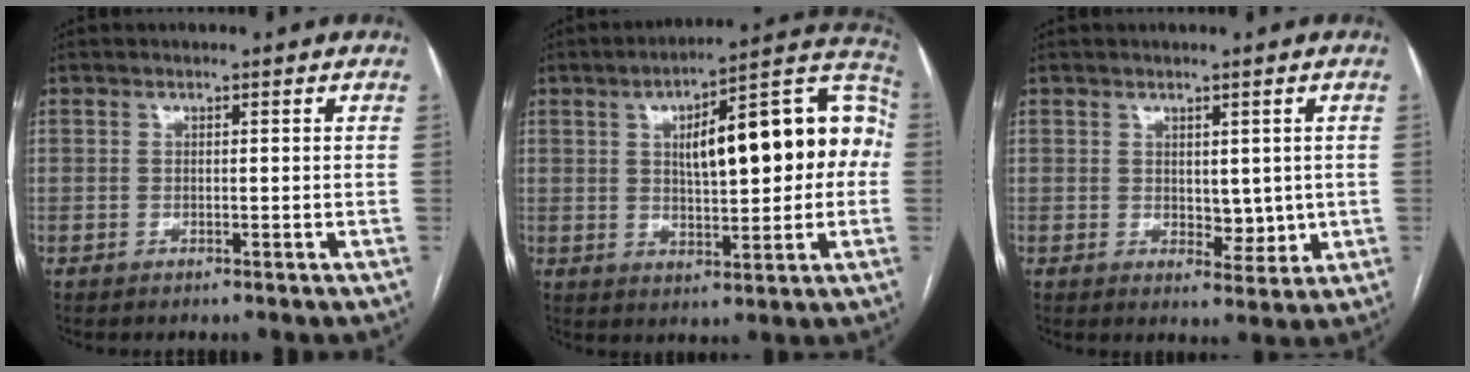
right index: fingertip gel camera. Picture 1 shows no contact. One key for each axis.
{"total": 18.4, "fx": 2.3, "fy": 5.6, "fz": 17.4, "tx": -0.240, "ty": 0.049, "tz": 0.035}
{"total": 4.3, "fx": 0.4, "fy": 2.4, "fz": 3.5, "tx": -0.043, "ty": -0.009, "tz": 0.015}